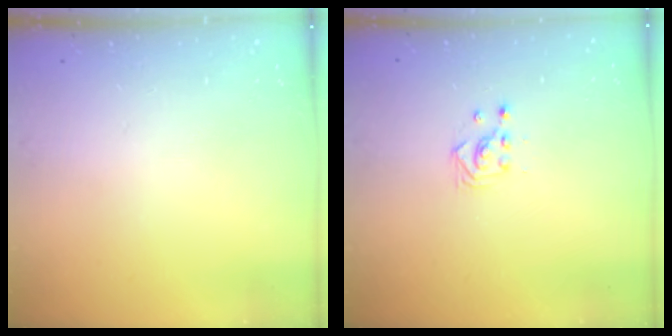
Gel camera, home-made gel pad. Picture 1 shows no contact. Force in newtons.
{"total": 3.4, "press": 3.4, "slide": 0.2}